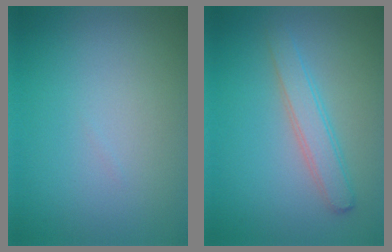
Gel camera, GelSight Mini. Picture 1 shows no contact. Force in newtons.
{"total": 2.5, "press": 2.5, "slide": 0.1}